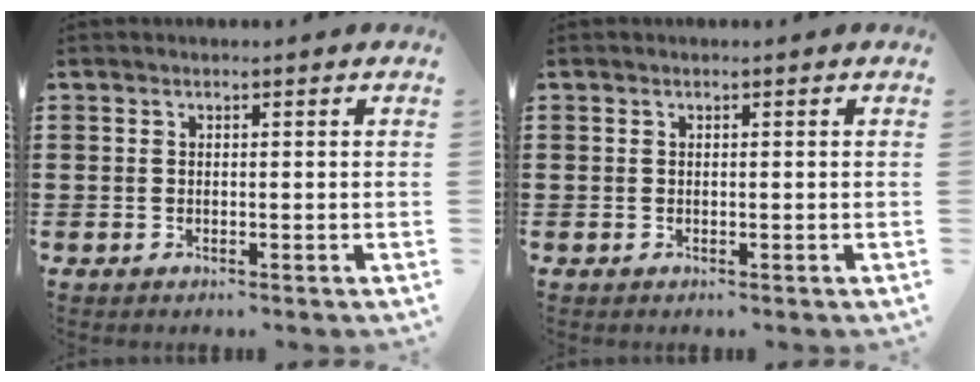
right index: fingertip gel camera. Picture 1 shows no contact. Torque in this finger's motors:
{"motor_torque": [0.69, 0.51, 0.01, 0.00]}